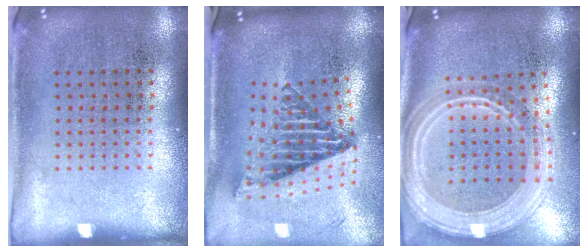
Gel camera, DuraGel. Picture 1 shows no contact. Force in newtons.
{"total": 2.7, "press": 1.7, "slide": 2.0}
{"total": 3.0, "press": 2.4, "slide": 1.7}